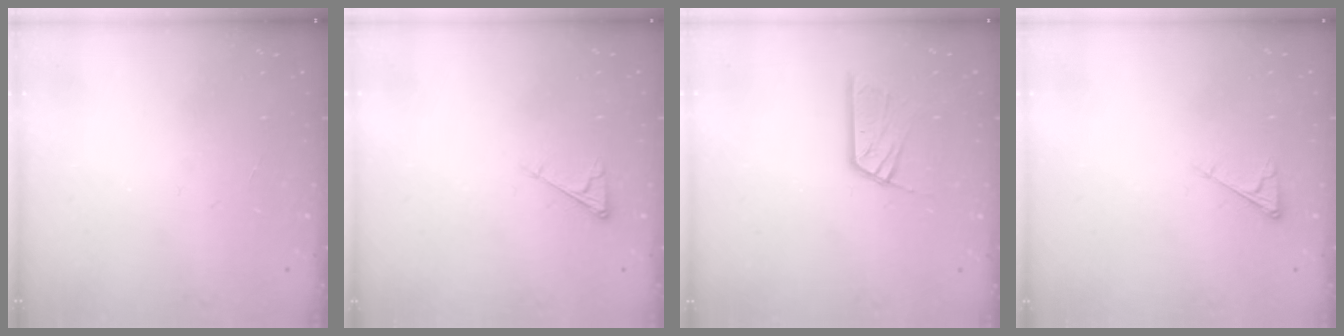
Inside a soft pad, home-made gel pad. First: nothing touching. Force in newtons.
{"total": 3.0, "press": 3.0, "slide": 0.4}
{"total": 10.5, "press": 10.5, "slide": 0.8}
{"total": 3.0, "press": 3.0, "slide": 0.4}